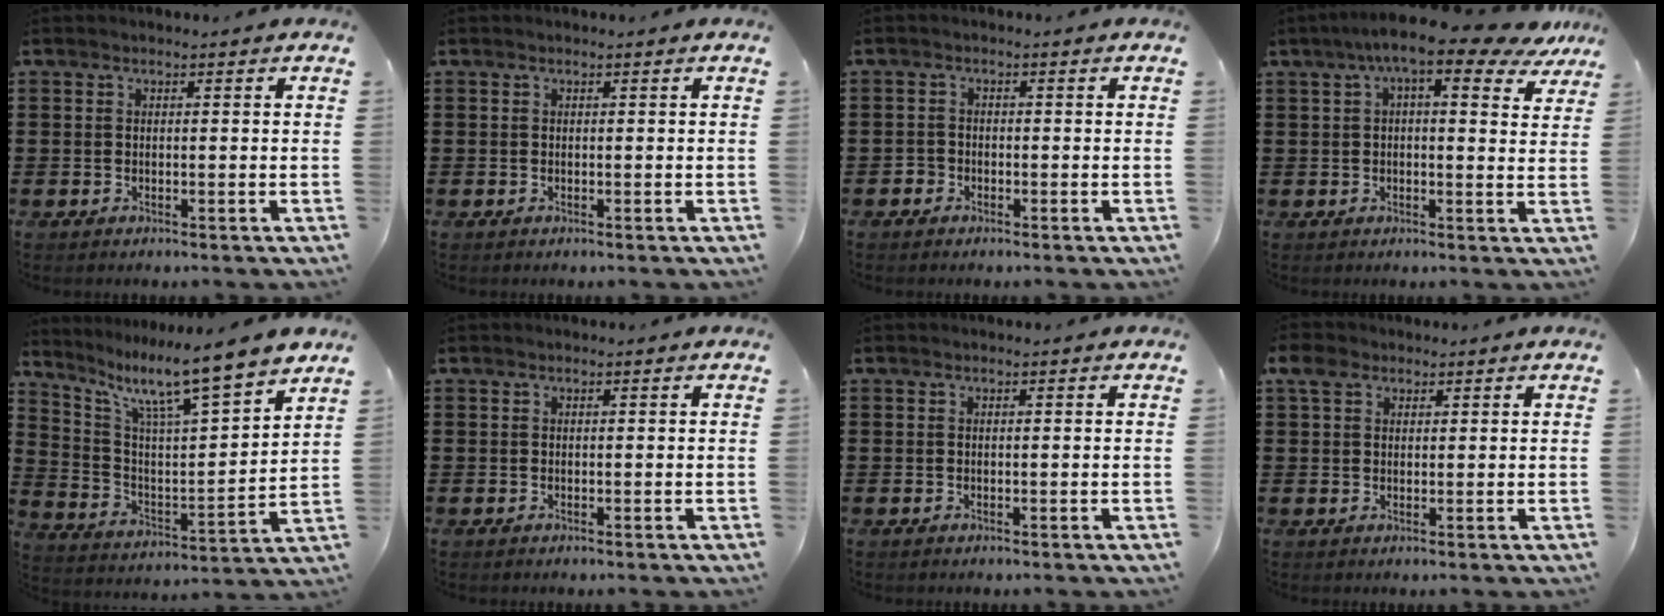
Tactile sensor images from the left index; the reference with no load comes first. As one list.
[{"total": 0.0}, {"total": 1.3, "force": [-1.0, 0.9, -0.1], "torque": [-0.004, 0.003, -0.023]}, {"total": 9.4, "force": [6.2, 1.8, 6.8], "torque": [-0.121, -0.015, 0.103]}, {"total": 10.2, "force": [8.7, 0.5, 5.4], "torque": [-0.124, -0.069, 0.136]}, {"total": 0.0}, {"total": 0.0}, {"total": 4.0, "force": [2.1, 3.0, 1.7], "torque": [-0.046, 0.015, 0.040]}]